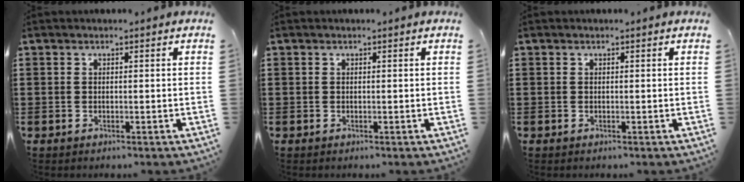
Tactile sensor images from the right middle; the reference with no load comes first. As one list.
[{"total": 0.0}, {"total": 0.0}]